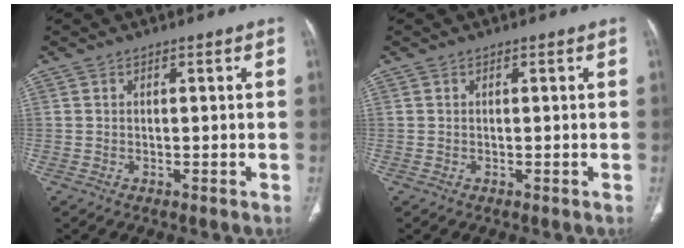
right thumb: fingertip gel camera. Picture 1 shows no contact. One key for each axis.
{"total": 0.0}